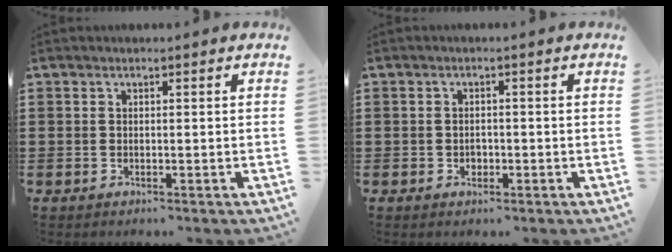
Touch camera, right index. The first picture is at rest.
{"total": 1.2, "force": [-0.5, 0.9, 0.6], "torque": [-0.013, 0.003, -0.011]}